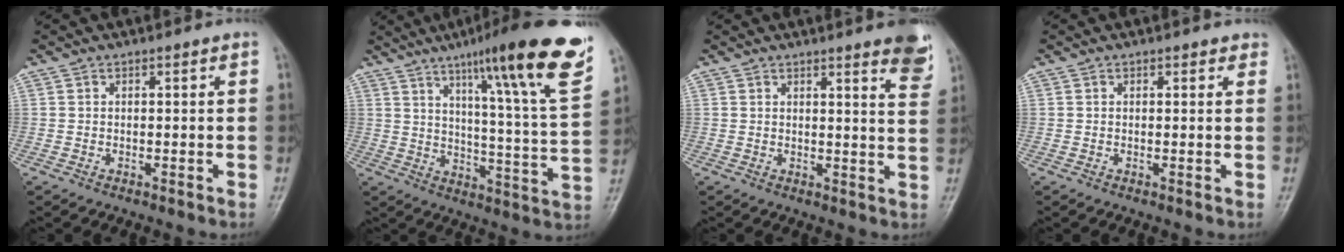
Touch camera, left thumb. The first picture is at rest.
{"total": 22.6, "force": [13.8, 1.9, 17.8], "torque": [-0.234, -0.053, 0.195]}
{"total": 7.2, "force": [4.9, 1.1, 5.2], "torque": [-0.046, -0.026, 0.048]}
{"total": 1.1, "force": [0.8, 0.7, 0.4], "torque": [0.009, -0.004, 0.003]}